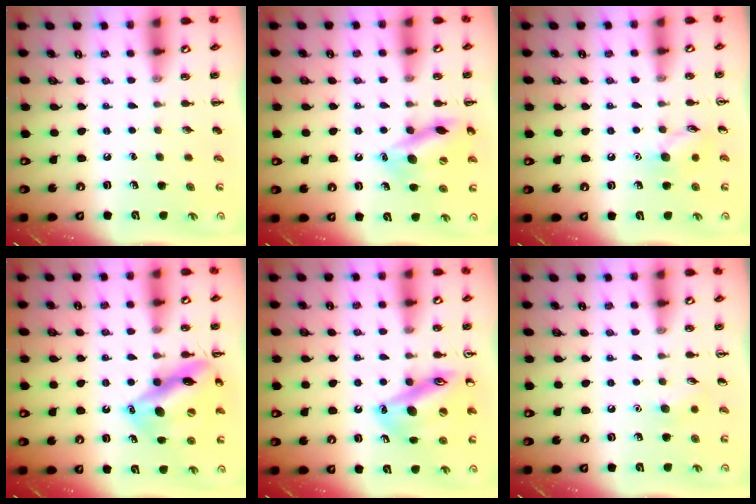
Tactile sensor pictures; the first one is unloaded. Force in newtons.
{"total": 14.8, "press": 14.6, "slide": 2.5}
{"total": 7.4, "press": 7.3, "slide": 0.9}
{"total": 16.1, "press": 16.0, "slide": 1.6}
{"total": 16.2, "press": 16.0, "slide": 2.5}
{"total": 5.2, "press": 5.0, "slide": 1.6}